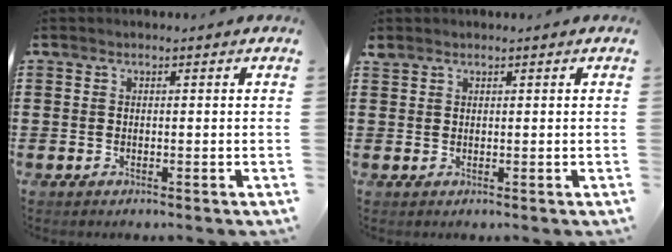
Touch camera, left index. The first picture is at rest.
{"total": 1.0, "force": [0.9, 0.4, 0.2], "torque": [-0.007, 0.002, 0.018]}